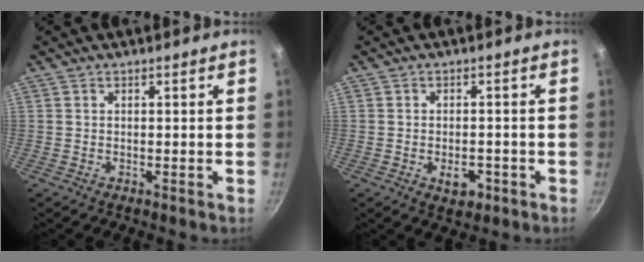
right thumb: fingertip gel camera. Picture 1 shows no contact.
{"total": 4.2, "force": [-1.7, 2.5, 3.0], "torque": [-0.031, 0.008, -0.019]}